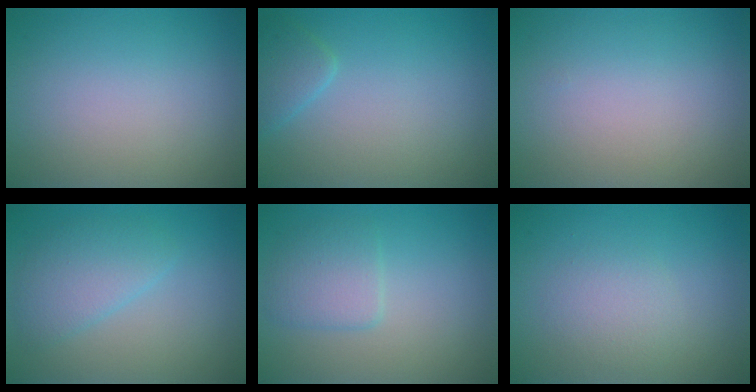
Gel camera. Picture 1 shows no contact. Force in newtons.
{"total": 1.7, "press": 1.7, "slide": 0.2}
{"total": 0.0}
{"total": 3.1, "press": 3.1, "slide": 0.1}
{"total": 2.5, "press": 2.5, "slide": 0.1}
{"total": 2.0, "press": 2.0, "slide": 0.2}